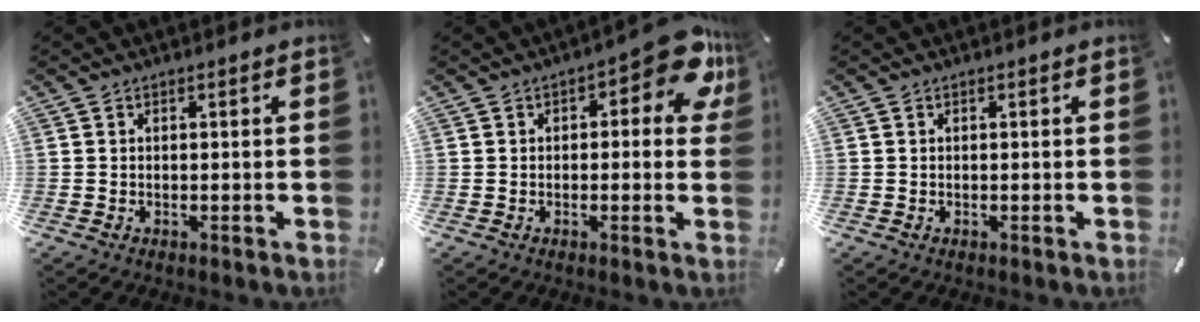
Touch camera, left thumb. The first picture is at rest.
{"total": 10.0, "force": [4.0, 4.3, 8.1], "torque": [-0.091, -0.023, 0.062]}
{"total": 0.0}